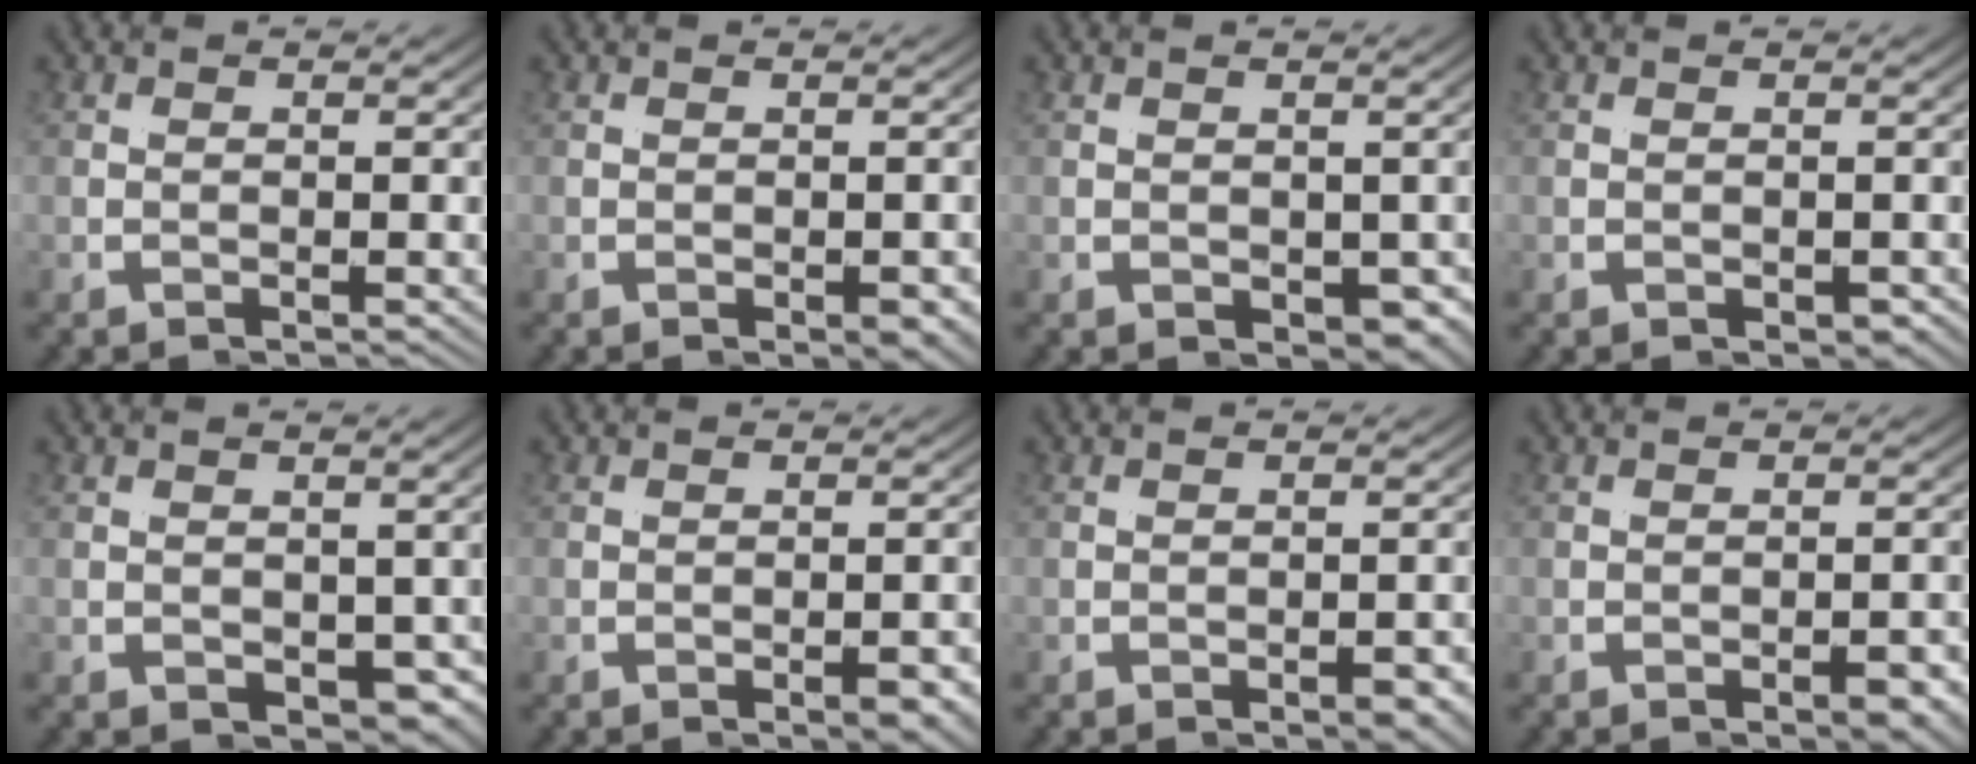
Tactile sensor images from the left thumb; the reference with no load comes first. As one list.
[{"total": 0.9, "force": [-0.2, 0.1, 0.9], "torque": [-0.014, 0.001, -0.003]}, {"total": 2.4, "force": [-0.1, 1.5, 1.9], "torque": [-0.031, -0.007, 0.004]}, {"total": 1.4, "force": [-0.4, 1.1, 0.8], "torque": [-0.015, -0.004, -0.005]}, {"total": 3.4, "force": [-0.3, 2.3, 2.4], "torque": [-0.035, -0.010, 0.004]}, {"total": 1.3, "force": [-0.6, 0.1, 1.1], "torque": [-0.024, -0.001, -0.012]}, {"total": 1.3, "force": [-0.7, 0.5, 1.0], "torque": [-0.025, -0.005, -0.010]}, {"total": 1.5, "force": [-0.8, 0.4, 1.1], "torque": [-0.029, -0.004, -0.014]}]